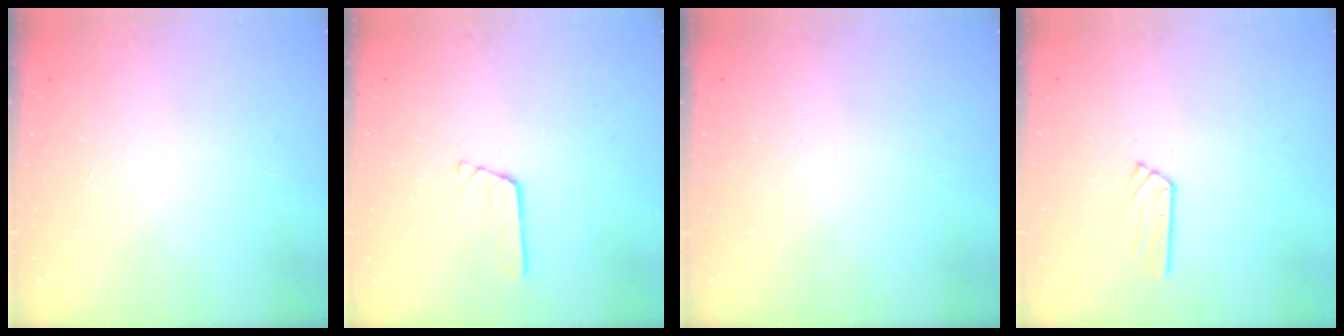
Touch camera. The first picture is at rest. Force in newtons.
{"total": 3.4, "press": 3.4, "slide": 0.2}
{"total": 0.0}
{"total": 3.3, "press": 3.2, "slide": 0.4}